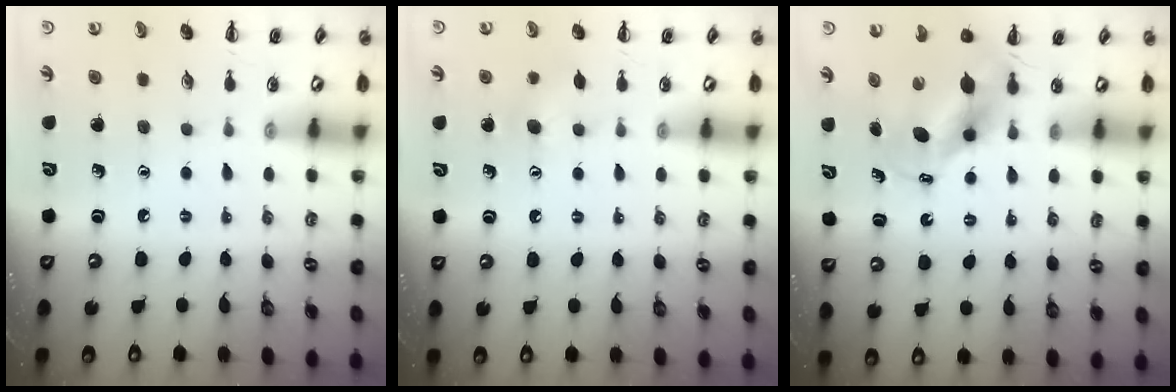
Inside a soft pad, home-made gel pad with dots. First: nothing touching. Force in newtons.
{"total": 5.1, "press": 4.9, "slide": 1.3}
{"total": 5.6, "press": 5.3, "slide": 1.8}